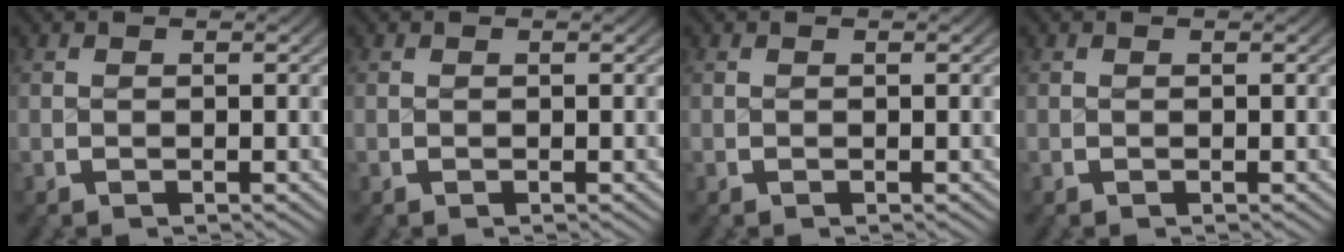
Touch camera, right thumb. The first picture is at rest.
{"total": 0.0}
{"total": 0.0}
{"total": 0.0}